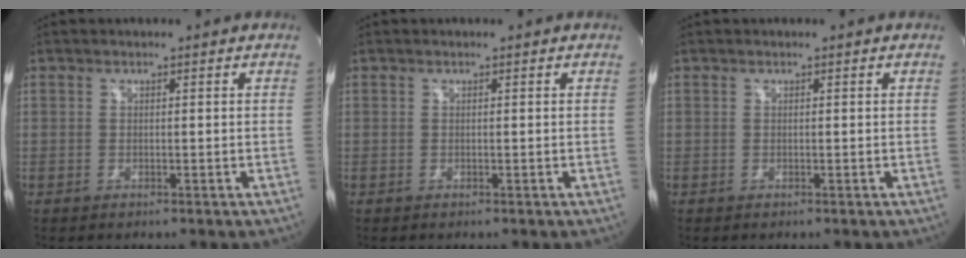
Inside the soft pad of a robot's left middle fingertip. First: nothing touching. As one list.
[{"total": 0.0}, {"total": 0.0}]